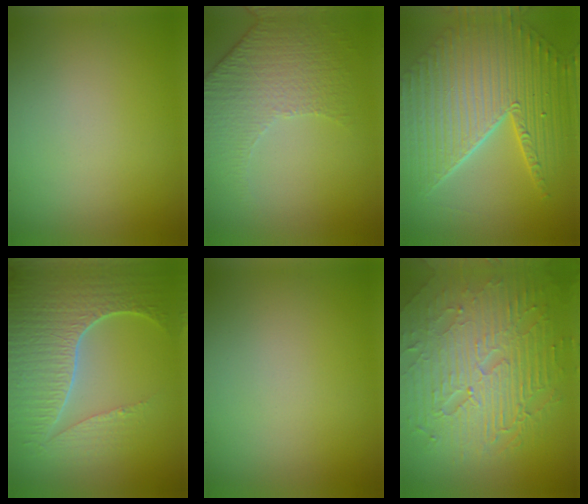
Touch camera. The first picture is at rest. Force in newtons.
{"total": 4.7, "press": 3.4, "slide": 3.2}
{"total": 10.8, "press": 7.2, "slide": 8.0}
{"total": 7.7, "press": 5.7, "slide": 5.2}
{"total": 0.0}
{"total": 9.6, "press": 6.3, "slide": 7.3}